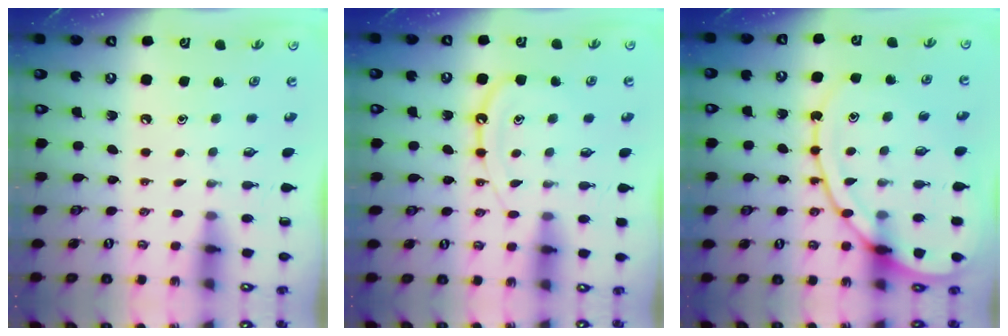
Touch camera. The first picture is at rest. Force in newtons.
{"total": 11.7, "press": 11.6, "slide": 1.1}
{"total": 14.1, "press": 14.1, "slide": 1.1}